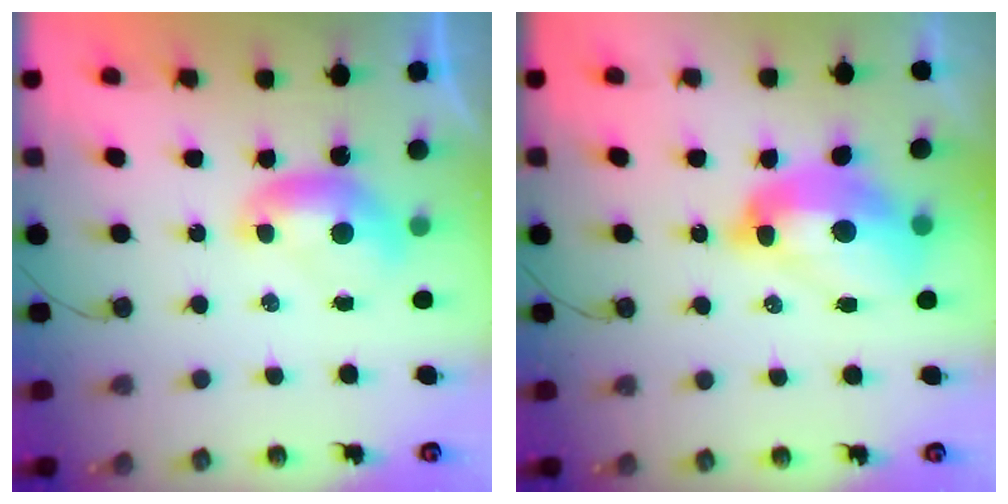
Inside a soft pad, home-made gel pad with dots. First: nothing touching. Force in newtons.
{"total": 8.6, "press": 8.6, "slide": 1.0}